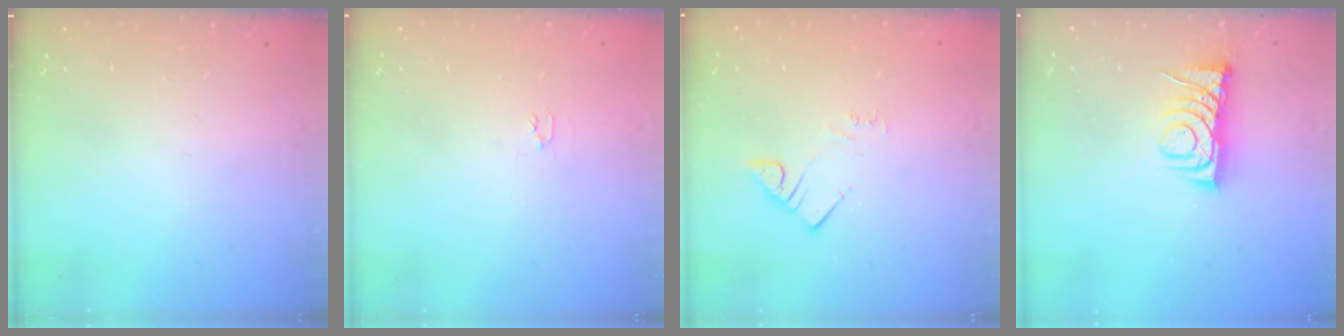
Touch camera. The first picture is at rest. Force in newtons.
{"total": 2.9, "press": 2.9, "slide": 0.4}
{"total": 3.0, "press": 3.0, "slide": 0.4}
{"total": 7.4, "press": 7.4, "slide": 0.7}